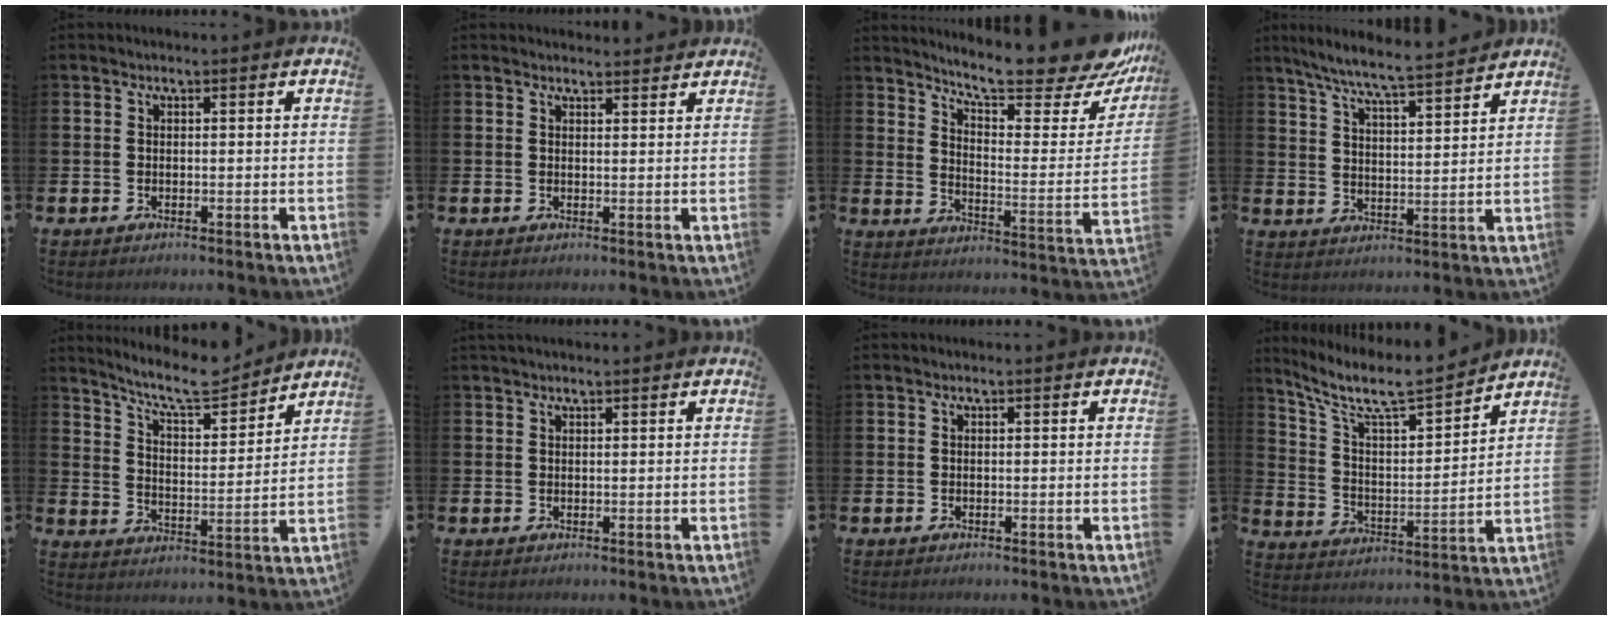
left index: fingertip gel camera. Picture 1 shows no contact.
{"total": 1.7, "force": [1.7, 0.3, -0.1], "torque": [0.006, -0.008, 0.029]}
{"total": 11.3, "force": [10.3, 1.7, 4.3], "torque": [-0.084, -0.091, 0.172]}
{"total": 7.3, "force": [6.9, -0.1, 2.6], "torque": [-0.080, -0.040, 0.120]}
{"total": 9.1, "force": [8.4, 1.6, 3.1], "torque": [-0.080, -0.053, 0.148]}
{"total": 0.7, "force": [0.7, 0.0, 0.2], "torque": [0.003, -0.002, 0.012]}
{"total": 0.0}
{"total": 8.9, "force": [8.0, 1.5, 3.8], "torque": [-0.109, -0.059, 0.134]}